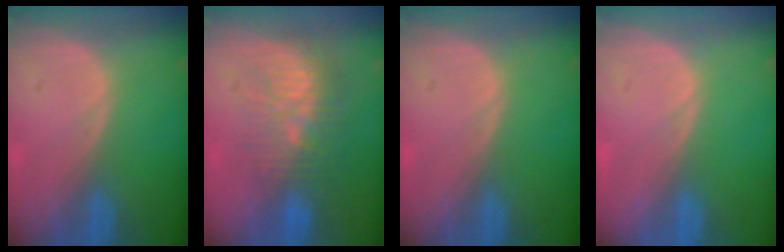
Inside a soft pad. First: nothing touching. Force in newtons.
{"total": 9.8, "press": 8.9, "slide": 4.0}
{"total": 0.0}
{"total": 0.0}